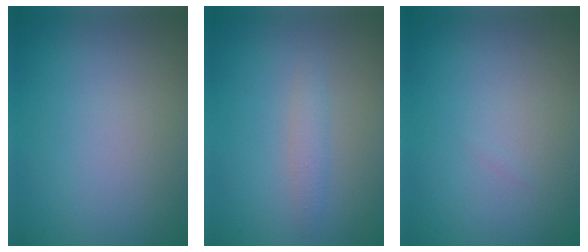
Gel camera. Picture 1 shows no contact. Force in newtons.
{"total": 1.3, "press": 1.3, "slide": 0.1}
{"total": 0.0}